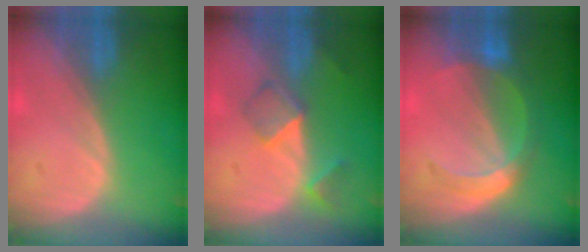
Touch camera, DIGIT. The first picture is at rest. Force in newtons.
{"total": 5.3, "press": 4.5, "slide": 2.8}
{"total": 5.6, "press": 5.3, "slide": 1.9}